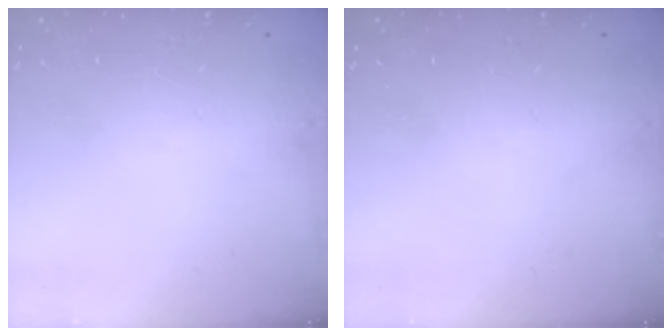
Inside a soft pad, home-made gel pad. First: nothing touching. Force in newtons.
{"total": 0.0}